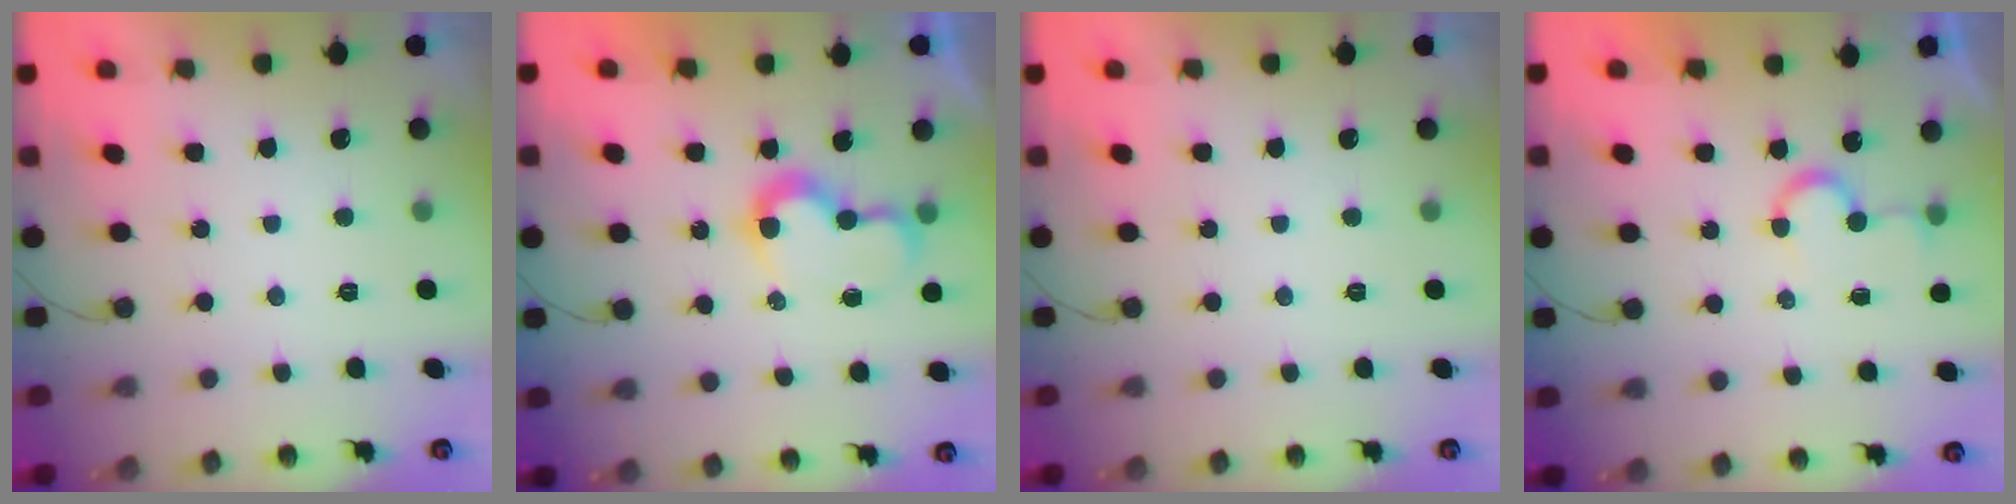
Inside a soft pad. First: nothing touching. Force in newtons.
{"total": 7.0, "press": 7.0, "slide": 0.1}
{"total": 0.0}
{"total": 5.4, "press": 5.4, "slide": 0.4}